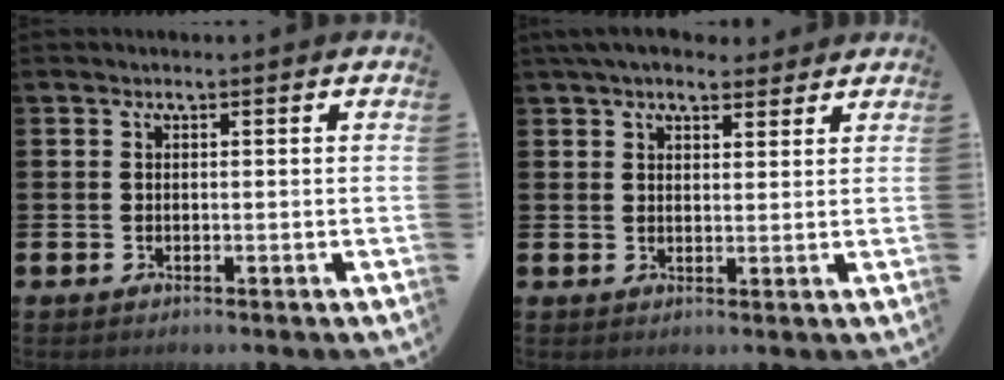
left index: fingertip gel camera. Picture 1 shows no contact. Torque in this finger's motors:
{"motor_torque": [1.30, -0.84, 0.66, 0.21]}